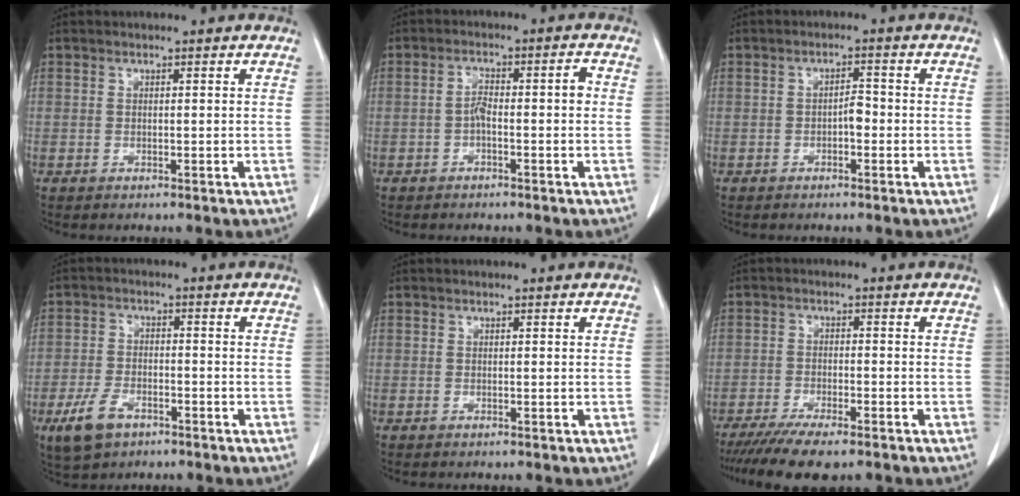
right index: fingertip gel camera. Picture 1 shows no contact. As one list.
[{"total": 3.9, "force": [-0.8, 1.0, 3.7], "torque": [-0.066, 0.018, -0.012]}, {"total": 2.1, "force": [-0.7, 0.8, 1.8], "torque": [-0.023, 0.006, -0.012]}, {"total": 6.3, "force": [-3.6, 3.4, 3.8], "torque": [-0.088, -0.005, -0.059]}, {"total": 0.0}, {"total": 8.7, "force": [-6.9, 1.8, 5.1], "torque": [-0.080, -0.016, -0.109]}]